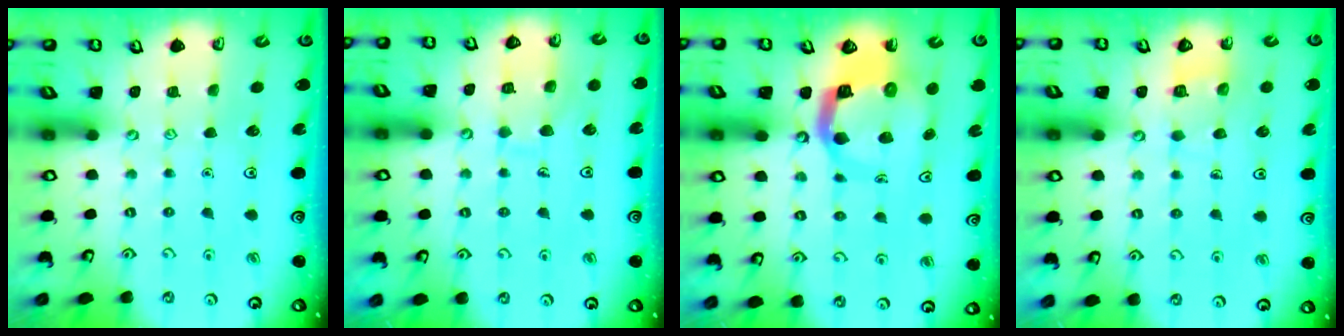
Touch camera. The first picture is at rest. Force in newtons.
{"total": 7.5, "press": 7.5, "slide": 0.7}
{"total": 8.9, "press": 8.8, "slide": 1.3}
{"total": 6.1, "press": 6.1, "slide": 0.4}